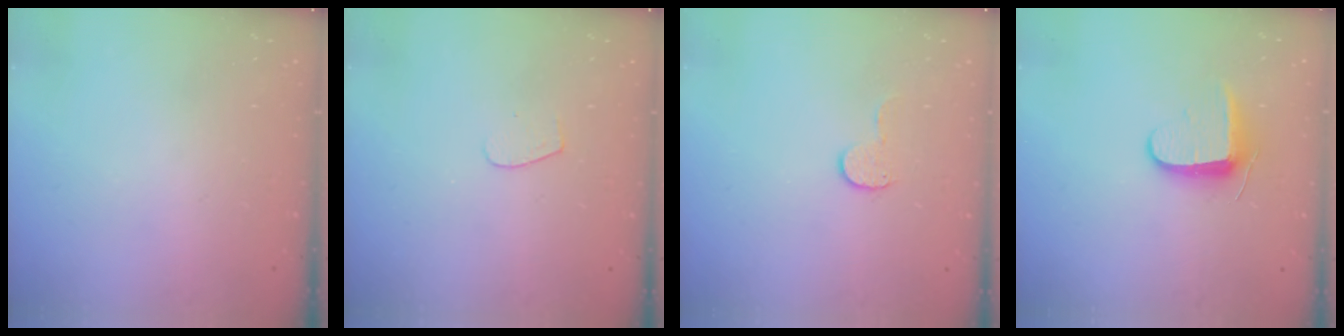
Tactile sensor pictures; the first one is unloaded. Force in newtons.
{"total": 4.0, "press": 4.0, "slide": 0.4}
{"total": 4.6, "press": 4.6, "slide": 0.4}
{"total": 8.7, "press": 8.6, "slide": 1.4}